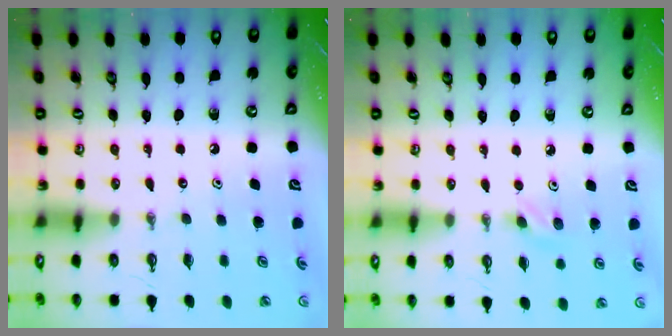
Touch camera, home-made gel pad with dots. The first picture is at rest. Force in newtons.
{"total": 5.7, "press": 5.5, "slide": 1.6}